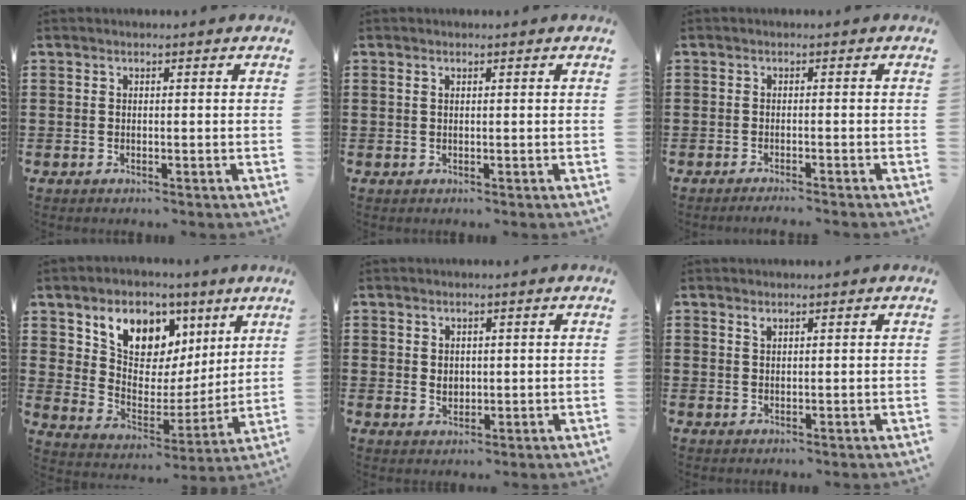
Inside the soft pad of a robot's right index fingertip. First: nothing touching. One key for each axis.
{"total": 0.7, "fx": 0.3, "fy": 0.4, "fz": 0.5, "tx": -0.011, "ty": 0.002, "tz": 0.005}
{"total": 1.4, "fx": -1.4, "fy": -0.4, "fz": 0.2, "tx": -0.004, "ty": -0.001, "tz": -0.027}
{"total": 9.2, "fx": 6.2, "fy": 6.0, "fz": 3.2, "tx": -0.084, "ty": -0.043, "tz": 0.109}
{"total": 2.2, "fx": 1.0, "fy": 1.9, "fz": 0.7, "tx": -0.020, "ty": 0.008, "tz": 0.018}
{"total": 0.8, "fx": 0.7, "fy": 0.3, "fz": 0.4, "tx": -0.009, "ty": 0.000, "tz": 0.013}